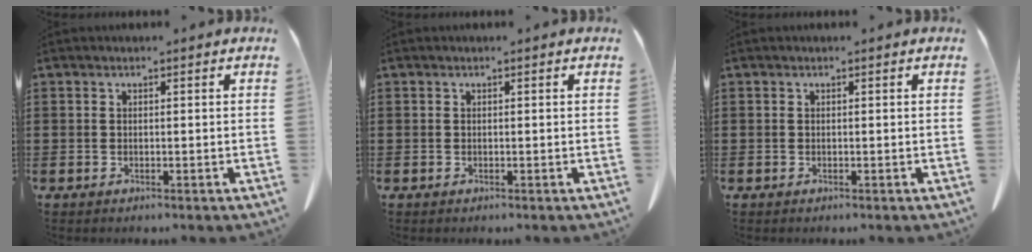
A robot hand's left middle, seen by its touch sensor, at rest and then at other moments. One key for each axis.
{"total": 0.0}
{"total": 0.0}